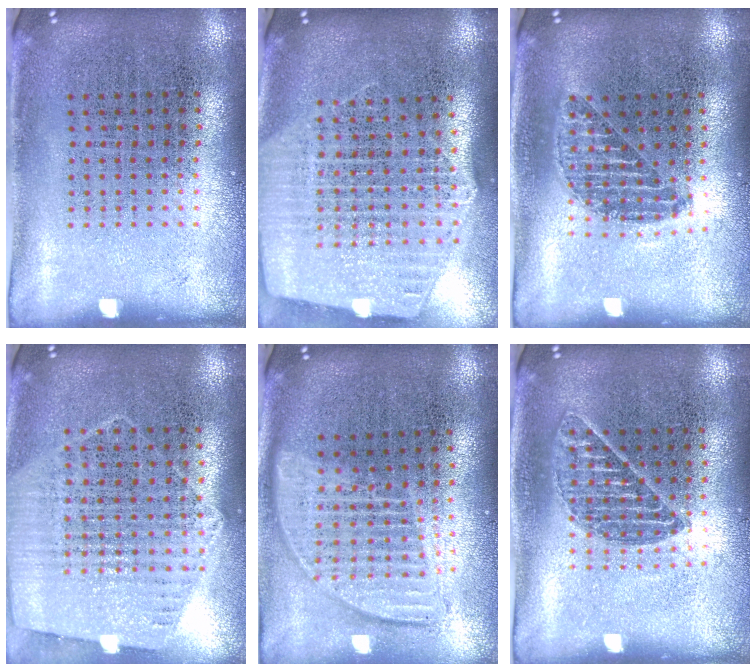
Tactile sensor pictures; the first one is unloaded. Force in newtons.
{"total": 2.6, "press": 2.3, "slide": 1.3}
{"total": 1.1, "press": 1.0, "slide": 0.5}
{"total": 1.2, "press": 1.1, "slide": 0.3}
{"total": 1.8, "press": 1.6, "slide": 0.9}
{"total": 1.1, "press": 1.1, "slide": 0.5}